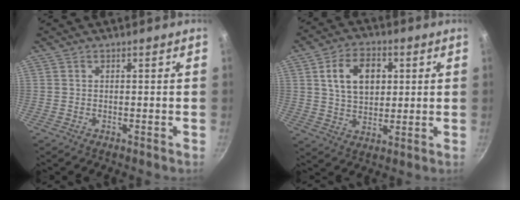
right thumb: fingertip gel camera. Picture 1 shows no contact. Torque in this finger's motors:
{"motor_torque": [-0.22, 0.51, 0.24, 0.08, 0.07]}